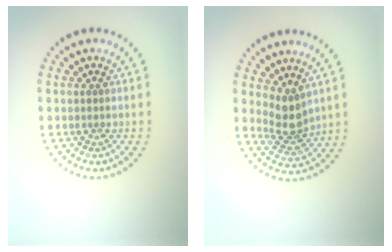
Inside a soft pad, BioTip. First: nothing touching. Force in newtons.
{"total": 3.0, "press": 2.3, "slide": 1.9}